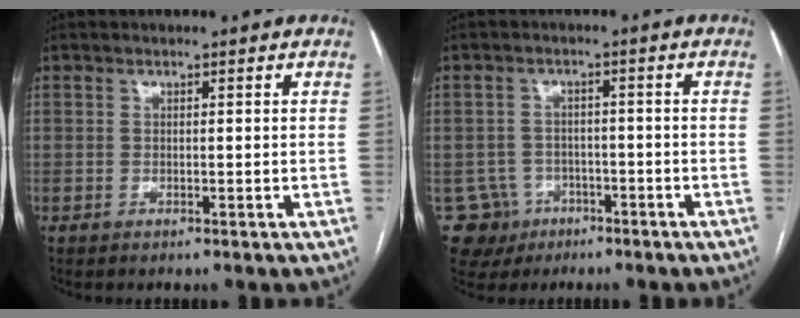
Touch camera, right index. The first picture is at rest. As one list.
[{"total": 6.3, "force": [-2.9, 5.6, 0.2], "torque": [-0.004, 0.010, -0.039]}]